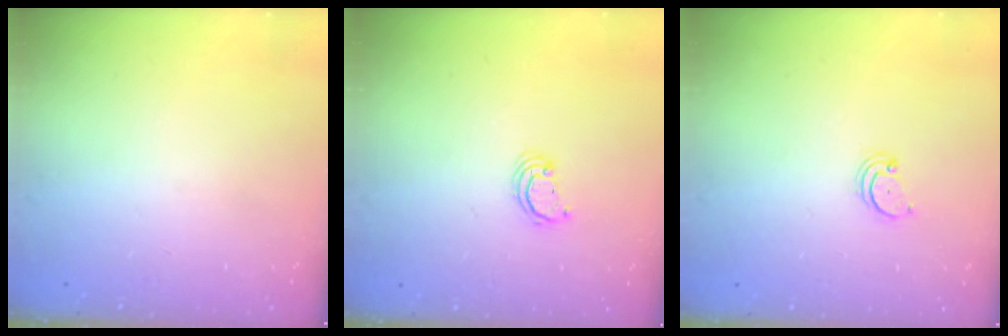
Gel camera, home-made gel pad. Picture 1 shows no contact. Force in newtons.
{"total": 2.6, "press": 2.6, "slide": 0.2}
{"total": 2.2, "press": 2.2, "slide": 0.2}